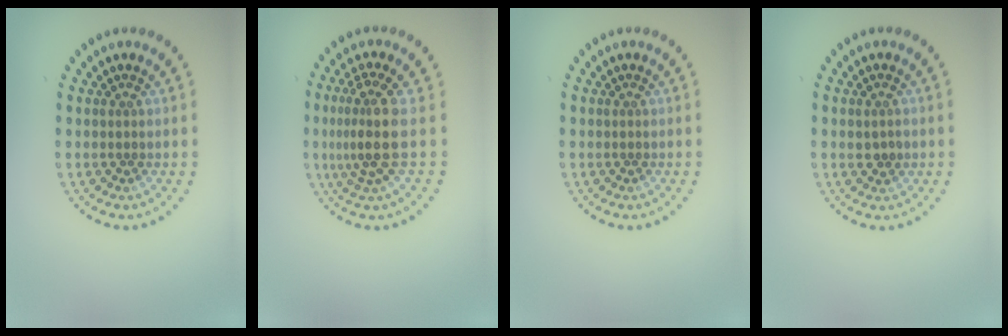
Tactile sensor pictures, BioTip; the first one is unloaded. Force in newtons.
{"total": 3.9, "press": 3.0, "slide": 2.5}
{"total": 0.0}
{"total": 1.5, "press": 1.5, "slide": 0.1}